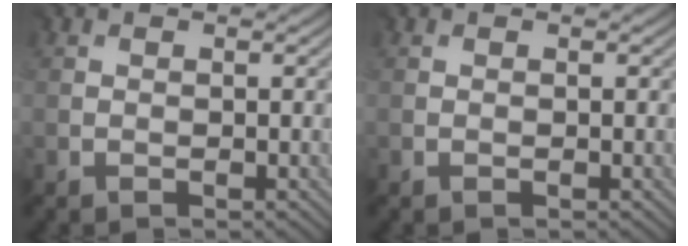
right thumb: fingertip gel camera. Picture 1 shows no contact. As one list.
[{"total": 0.0}]